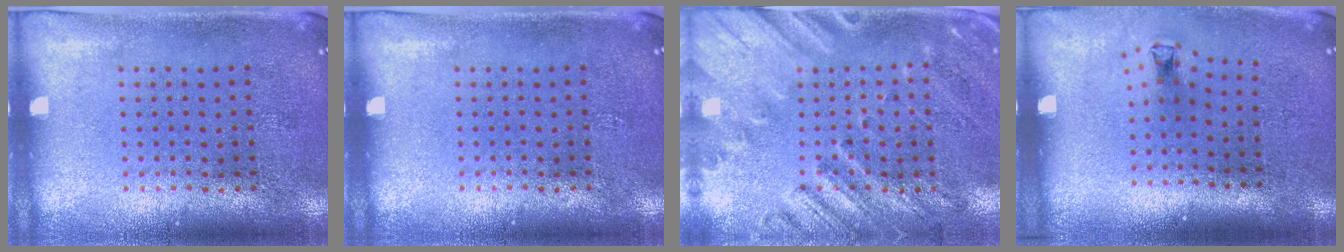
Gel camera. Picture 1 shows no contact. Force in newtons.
{"total": 0.0}
{"total": 2.4, "press": 1.9, "slide": 1.5}
{"total": 0.7, "press": 0.4, "slide": 0.6}